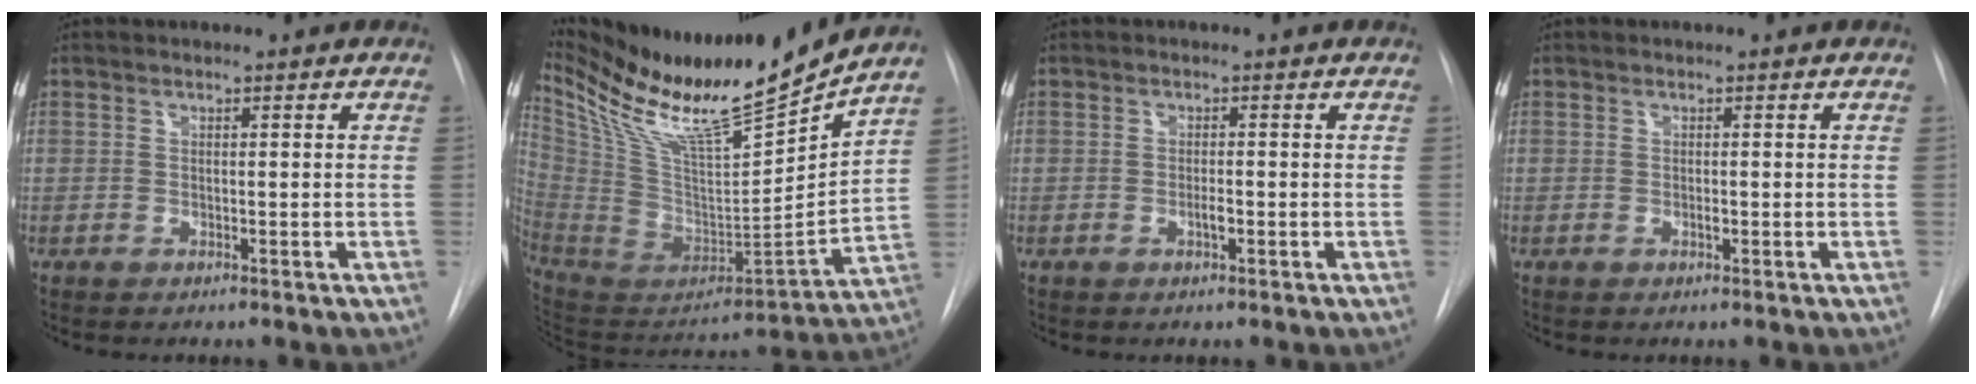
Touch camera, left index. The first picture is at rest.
{"total": 22.6, "force": [19.2, 0.1, 11.9], "torque": [-0.210, -0.062, 0.336]}
{"total": 1.4, "force": [-1.1, 0.1, 0.8], "torque": [-0.014, -0.006, -0.020]}
{"total": 0.8, "force": [-0.7, 0.1, 0.3], "torque": [-0.005, -0.006, -0.013]}